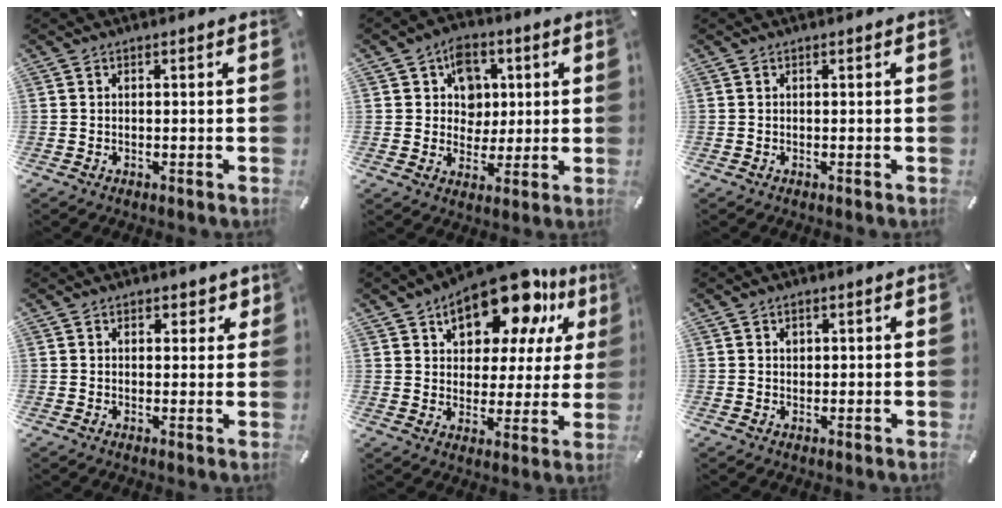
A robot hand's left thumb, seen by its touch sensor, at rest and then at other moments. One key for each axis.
{"total": 9.2, "fx": 2.5, "fy": 8.3, "fz": 3.2, "tx": -0.041, "ty": -0.005, "tz": 0.046}
{"total": 0.0}
{"total": 2.9, "fx": 1.3, "fy": 2.3, "fz": 1.2, "tx": 0.003, "ty": -0.006, "tz": 0.014}
{"total": 17.0, "fx": 11.8, "fy": 8.3, "fz": 9.0, "tx": -0.142, "ty": -0.076, "tz": 0.202}
{"total": 1.5, "fx": 0.5, "fy": 1.3, "fz": 0.6, "tx": -0.005, "ty": 0.001, "tz": 0.007}